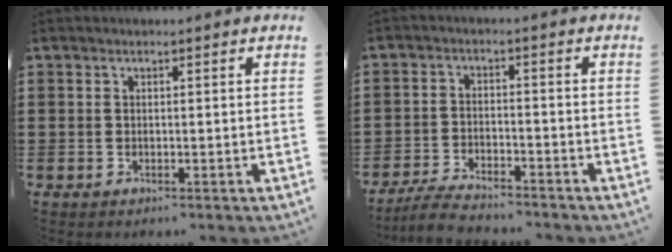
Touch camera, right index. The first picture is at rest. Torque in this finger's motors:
{"motor_torque": [-0.15, 0.20, 0.07, -0.01]}